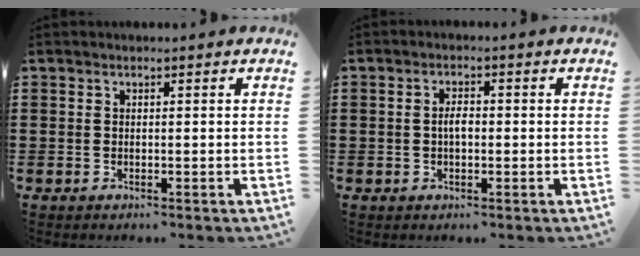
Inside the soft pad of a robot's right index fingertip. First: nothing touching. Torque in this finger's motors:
{"motor_torque": [0.38, 0.34, 0.25, 0.06]}